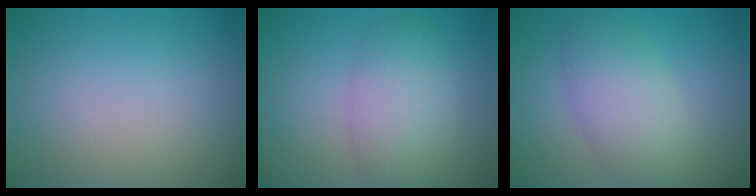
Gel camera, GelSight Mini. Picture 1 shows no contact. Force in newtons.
{"total": 4.7, "press": 4.7, "slide": 0.1}
{"total": 4.7, "press": 4.7, "slide": 0.3}